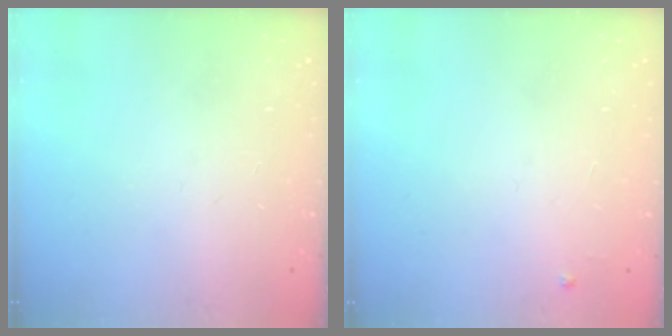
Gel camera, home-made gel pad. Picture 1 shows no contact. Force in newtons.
{"total": 2.4, "press": 2.4, "slide": 0.4}